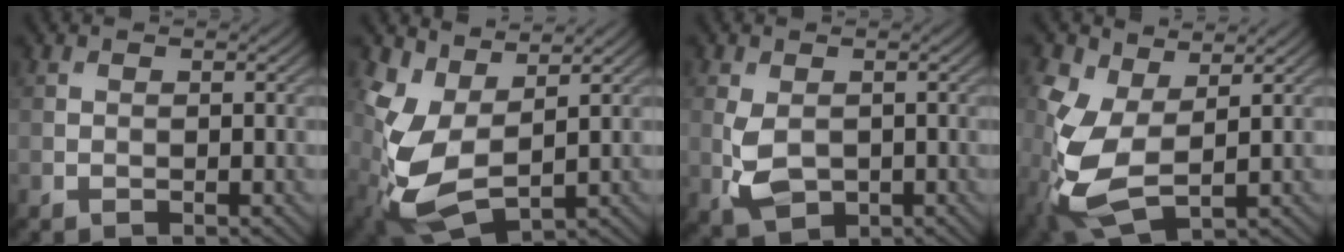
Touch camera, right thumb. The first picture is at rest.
{"total": 9.3, "force": [1.3, 5.5, 7.3], "torque": [-0.189, -0.014, 0.023]}
{"total": 4.8, "force": [-0.6, 3.2, 3.5], "torque": [-0.088, -0.012, -0.008]}
{"total": 10.9, "force": [-0.1, 6.1, 9.0], "torque": [-0.252, -0.006, -0.006]}